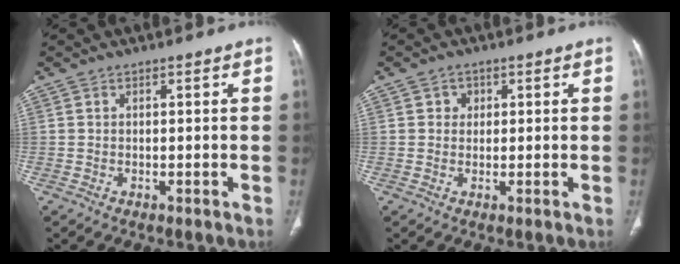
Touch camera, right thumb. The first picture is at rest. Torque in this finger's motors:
{"motor_torque": [-0.59, 0.17, -0.28, 0.30, 0.06]}